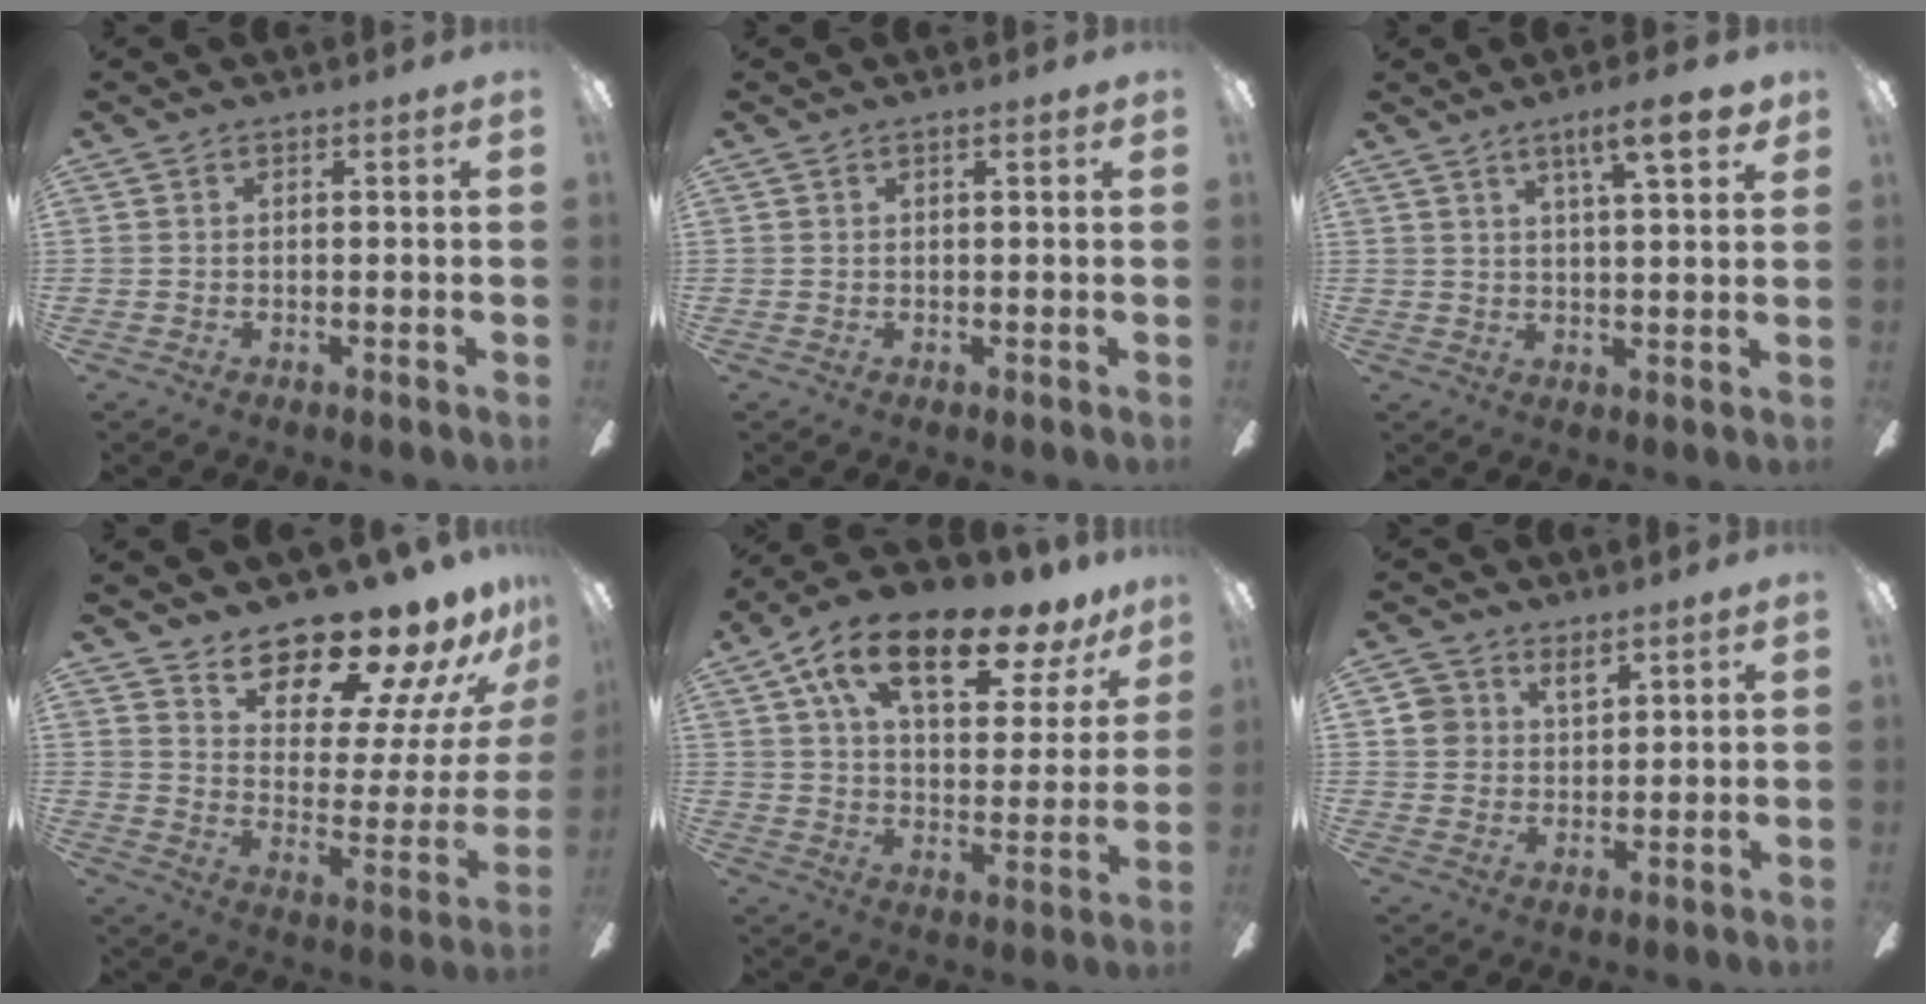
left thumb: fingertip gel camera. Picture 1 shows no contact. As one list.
[{"total": 1.1, "force": [0.5, 0.1, 1.0], "torque": [-0.021, 0.002, 0.008]}, {"total": 10.0, "force": [6.0, 2.3, 7.6], "torque": [-0.101, -0.027, 0.091]}, {"total": 18.5, "force": [16.2, 4.3, 7.8], "torque": [-0.118, -0.137, 0.268]}, {"total": 19.2, "force": [12.4, 8.0, 12.2], "torque": [-0.201, -0.066, 0.208]}, {"total": 5.8, "force": [3.8, 4.1, 1.5], "torque": [-0.025, -0.007, 0.068]}]